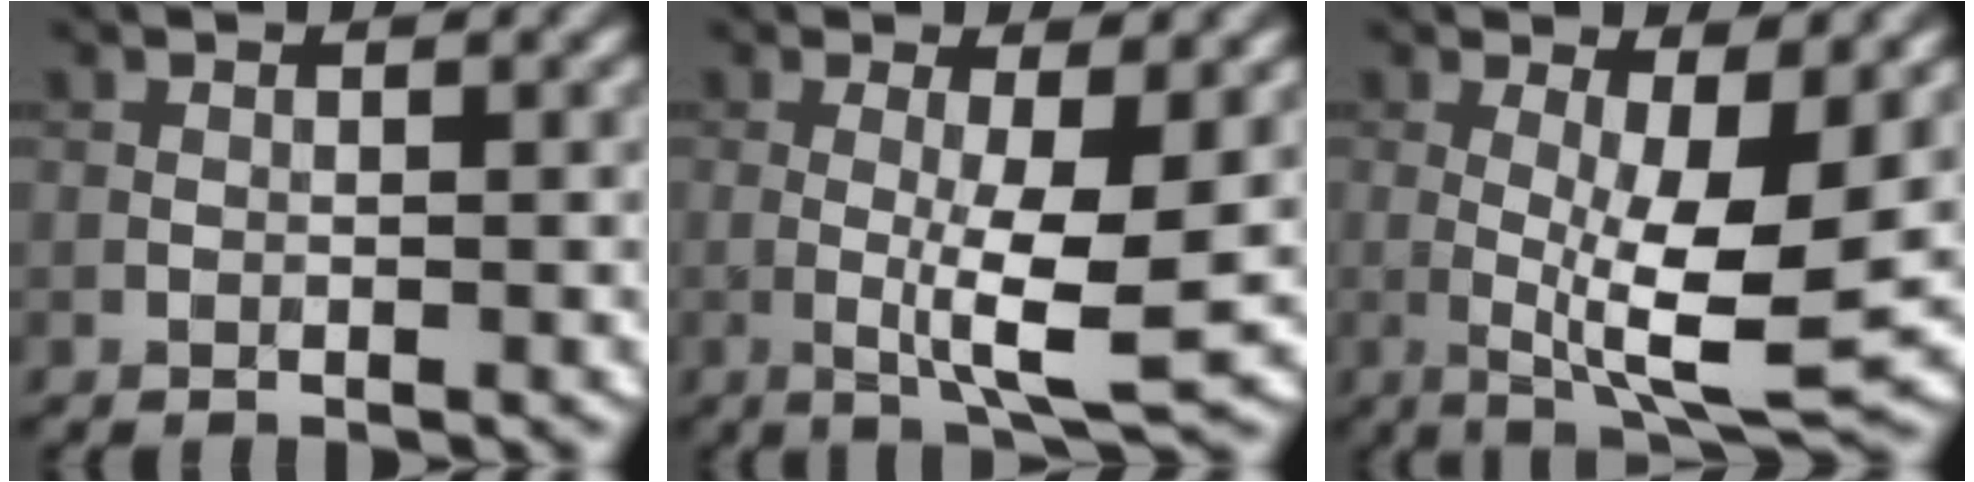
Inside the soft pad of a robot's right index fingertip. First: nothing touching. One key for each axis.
{"total": 5.3, "fx": -0.1, "fy": 0.9, "fz": 5.3, "tx": -0.086, "ty": -0.014, "tz": 0.001}
{"total": 7.5, "fx": 0.0, "fy": 1.8, "fz": 7.3, "tx": -0.114, "ty": -0.015, "tz": 0.007}